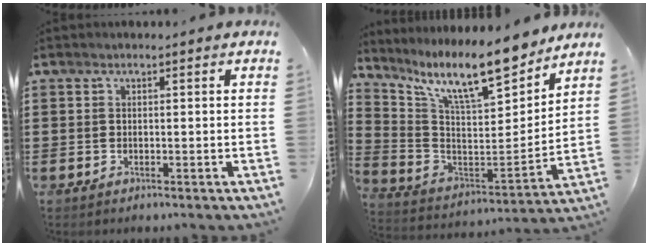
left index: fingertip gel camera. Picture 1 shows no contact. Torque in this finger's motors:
{"motor_torque": [2.14, 0.00, 0.45, 0.21]}